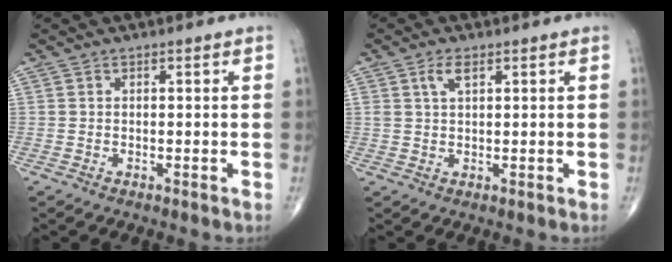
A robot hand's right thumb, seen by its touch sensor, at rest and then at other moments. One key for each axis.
{"total": 2.8, "fx": 1.4, "fy": 1.2, "fz": 2.1, "tx": -0.042, "ty": 0.000, "tz": 0.030}